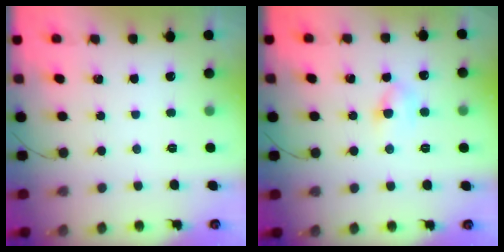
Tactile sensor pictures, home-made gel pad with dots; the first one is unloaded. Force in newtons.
{"total": 5.2, "press": 5.1, "slide": 1.0}